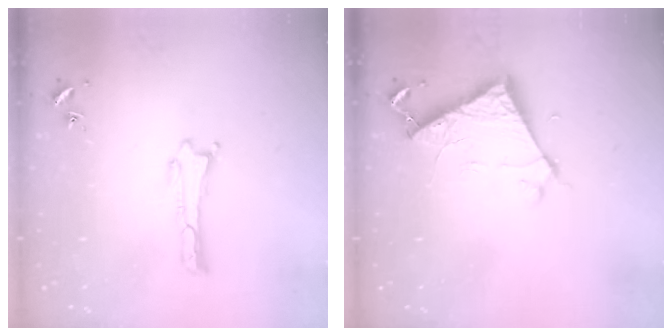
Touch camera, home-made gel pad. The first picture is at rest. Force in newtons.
{"total": 6.1, "press": 6.1, "slide": 0.4}